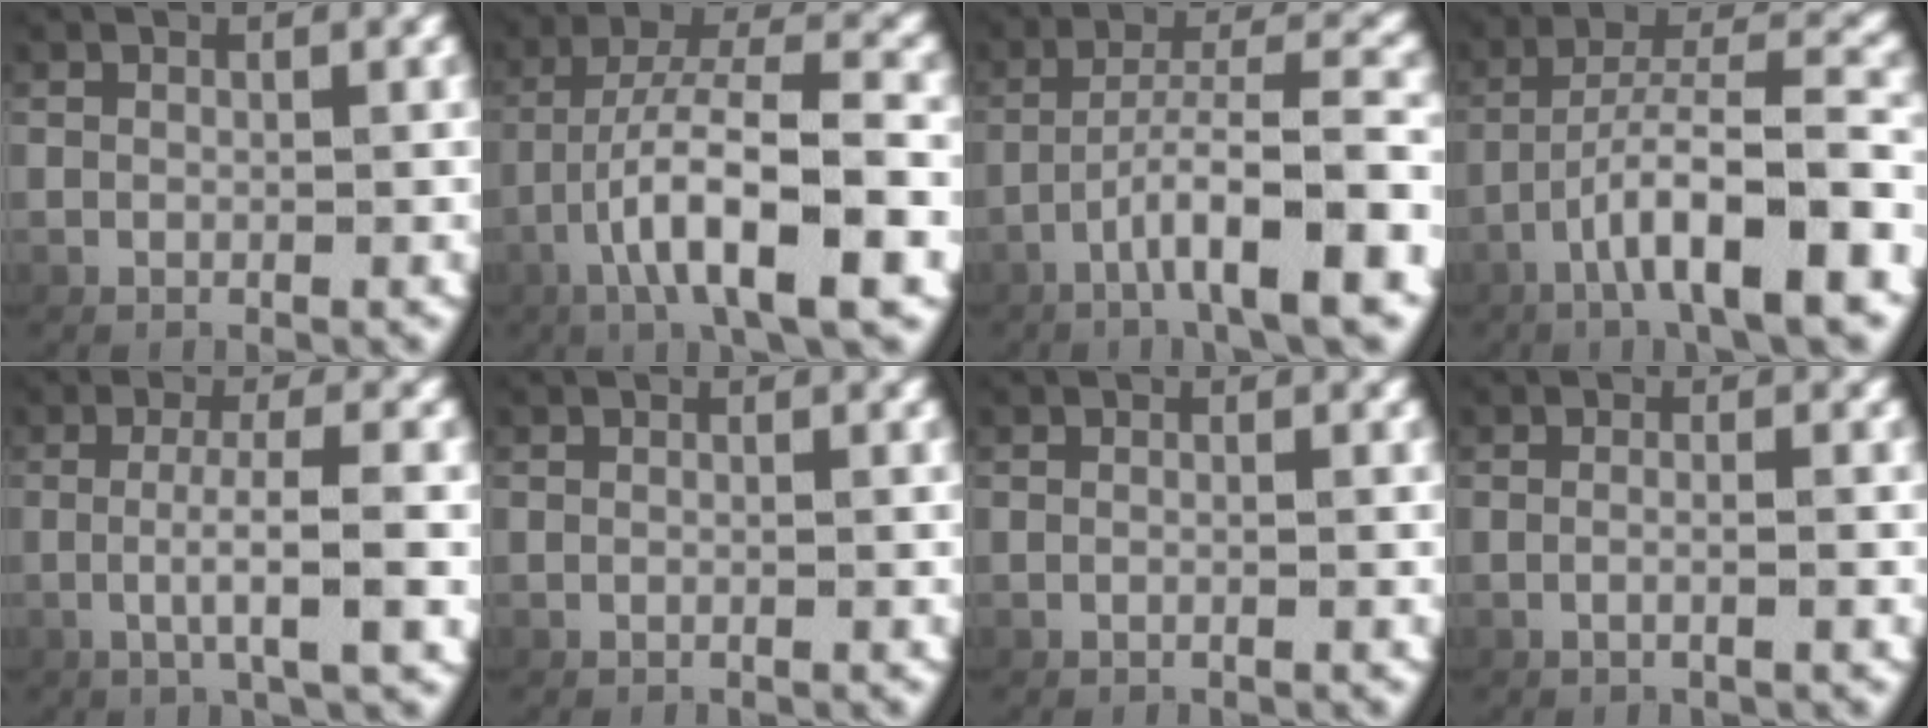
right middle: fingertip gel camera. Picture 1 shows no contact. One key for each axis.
{"total": 8.4, "fx": -1.5, "fy": 2.5, "fz": 7.9, "tx": -0.145, "ty": -0.006, "tz": -0.013}
{"total": 7.1, "fx": -3.1, "fy": 1.4, "fz": 6.3, "tx": -0.101, "ty": 0.010, "tz": -0.047}
{"total": 7.9, "fx": -3.1, "fy": 2.1, "fz": 7.0, "tx": -0.118, "ty": 0.006, "tz": -0.044}
{"total": 3.9, "fx": -0.6, "fy": -0.1, "fz": 3.8, "tx": -0.076, "ty": 0.000, "tz": -0.008}
{"total": 0.5, "fx": -0.3, "fy": 0.4, "fz": 0.1, "tx": 0.001, "ty": 0.009, "tz": -0.012}
{"total": 0.7, "fx": -0.5, "fy": 0.2, "fz": 0.3, "tx": -0.005, "ty": 0.007, "tz": -0.013}
{"total": 1.4, "fx": -0.8, "fy": -0.1, "fz": 1.1, "tx": -0.027, "ty": 0.000, "tz": -0.013}